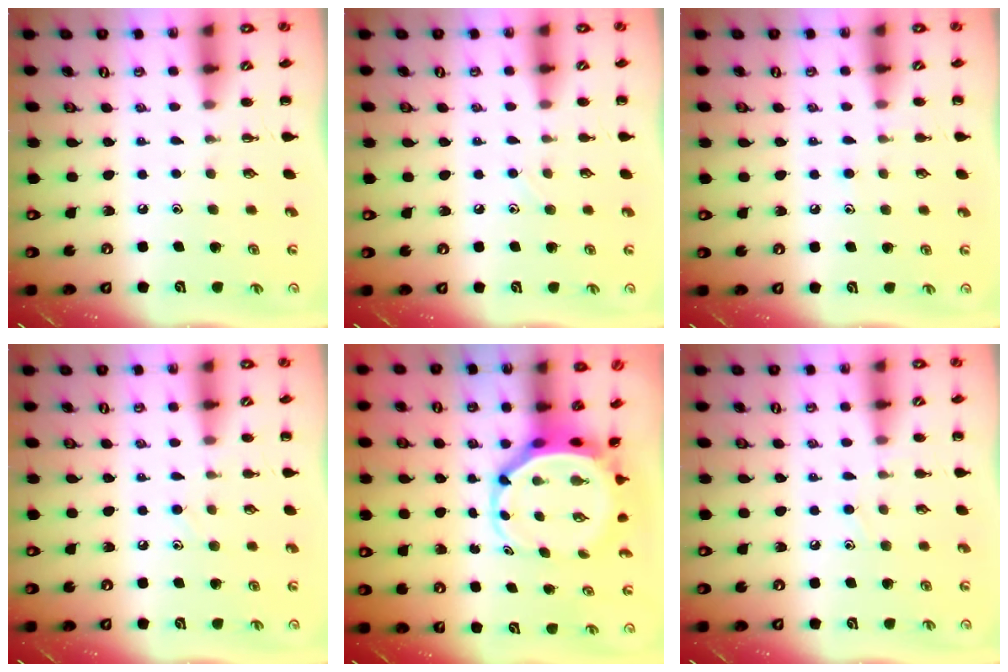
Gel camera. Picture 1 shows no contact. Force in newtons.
{"total": 4.5, "press": 4.2, "slide": 1.6}
{"total": 7.8, "press": 7.4, "slide": 2.2}
{"total": 6.6, "press": 6.3, "slide": 2.1}
{"total": 5.3, "press": 5.1, "slide": 1.5}
{"total": 7.2, "press": 6.8, "slide": 2.4}